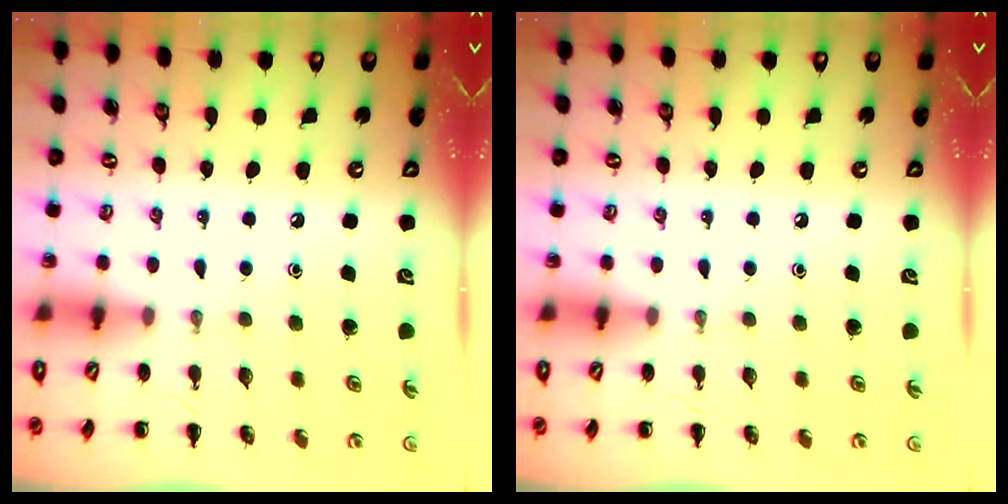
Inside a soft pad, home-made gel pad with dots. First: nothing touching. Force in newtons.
{"total": 0.0}